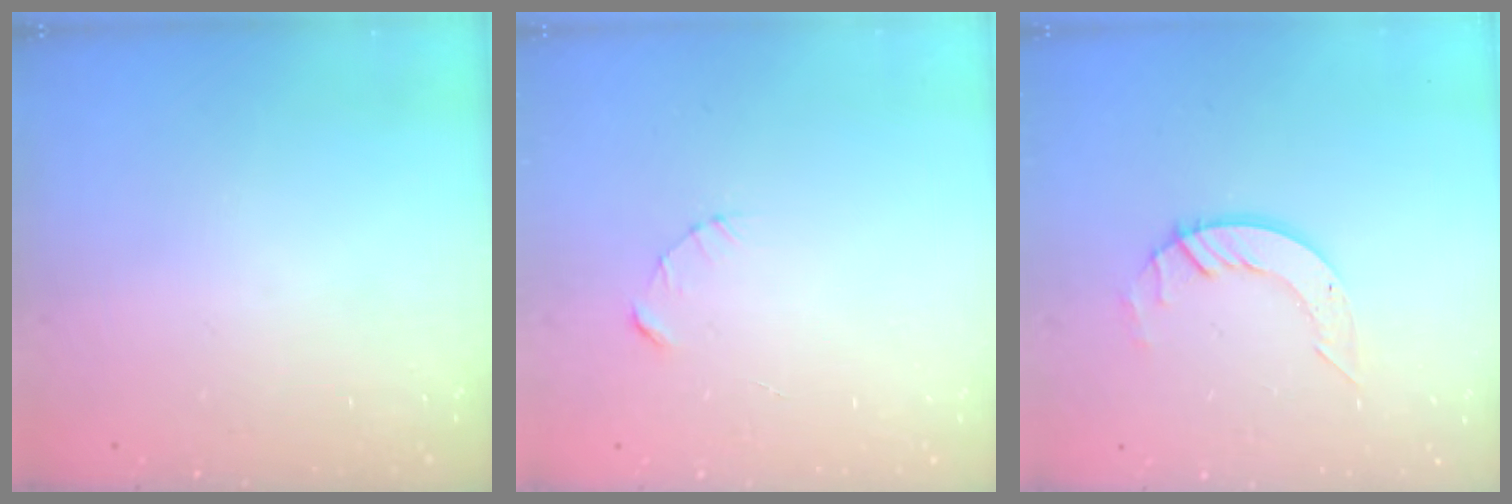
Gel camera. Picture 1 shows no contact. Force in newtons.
{"total": 2.3, "press": 2.3, "slide": 0.3}
{"total": 6.1, "press": 6.1, "slide": 0.5}